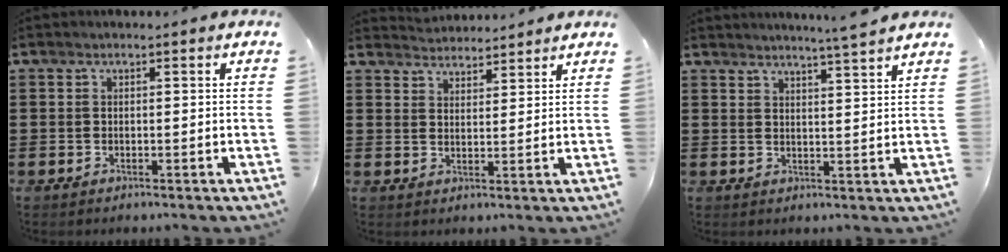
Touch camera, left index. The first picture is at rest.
{"total": 3.0, "force": [2.9, 0.1, -0.7], "torque": [0.003, -0.012, 0.055]}
{"total": 3.6, "force": [3.4, -1.1, 0.6], "torque": [-0.023, -0.017, 0.060]}